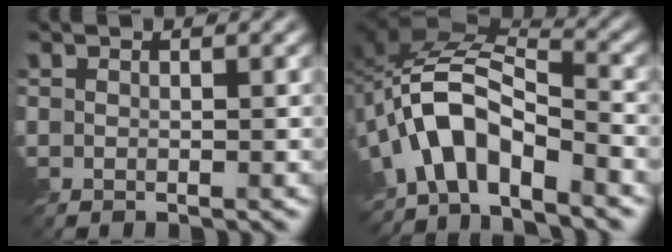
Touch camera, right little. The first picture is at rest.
{"total": 8.3, "force": [-4.7, 3.7, 5.8], "torque": [-0.100, 0.010, -0.099]}